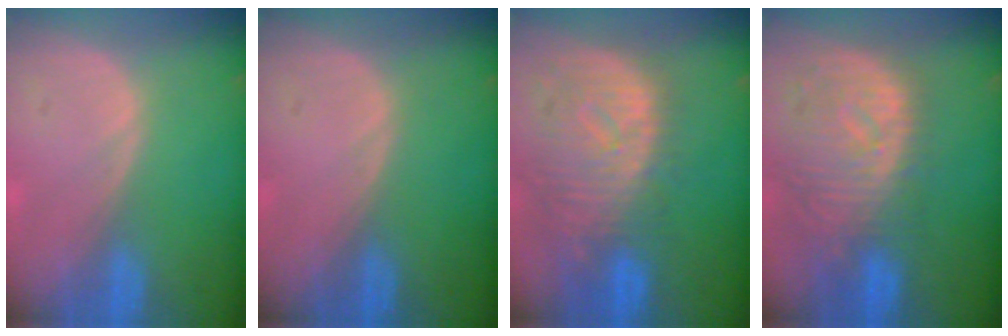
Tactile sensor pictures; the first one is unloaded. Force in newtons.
{"total": 0.0}
{"total": 11.4, "press": 9.9, "slide": 5.6}
{"total": 11.2, "press": 9.7, "slide": 5.5}